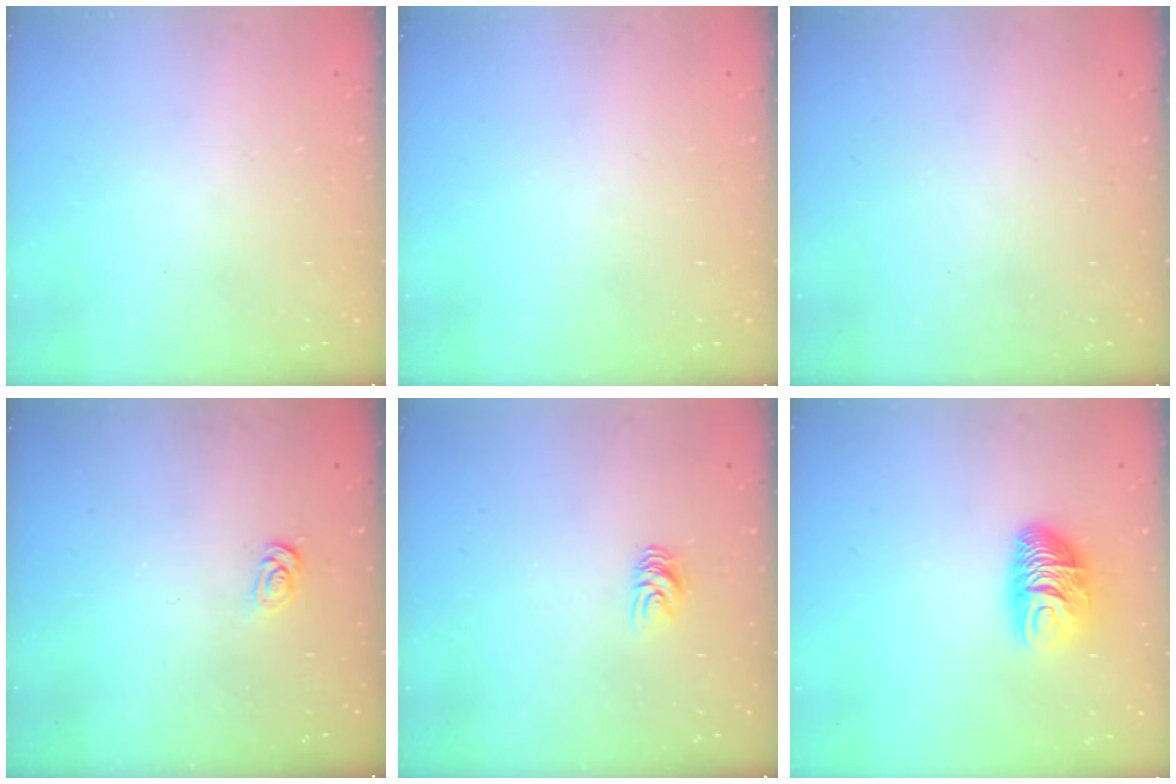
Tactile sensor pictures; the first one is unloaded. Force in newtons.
{"total": 0.0}
{"total": 0.0}
{"total": 2.7, "press": 2.7, "slide": 0.3}
{"total": 5.3, "press": 5.3, "slide": 0.5}
{"total": 9.5, "press": 9.4, "slide": 0.7}